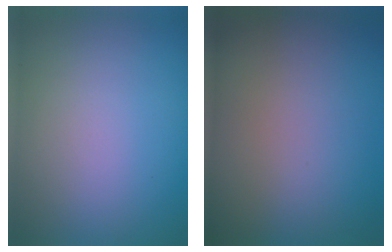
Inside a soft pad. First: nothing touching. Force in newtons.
{"total": 0.0}